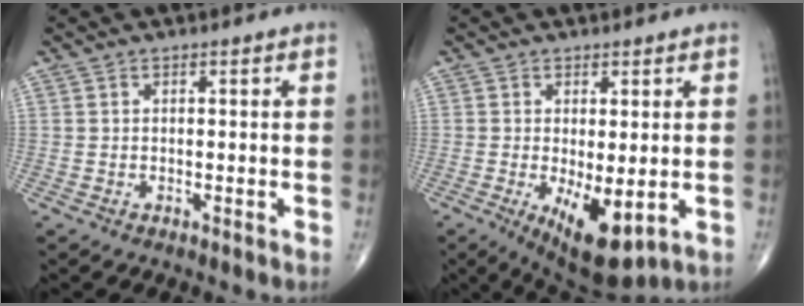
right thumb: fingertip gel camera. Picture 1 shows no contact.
{"total": 9.5, "force": [-2.1, 3.9, 8.4], "torque": [-0.126, -0.021, -0.018]}